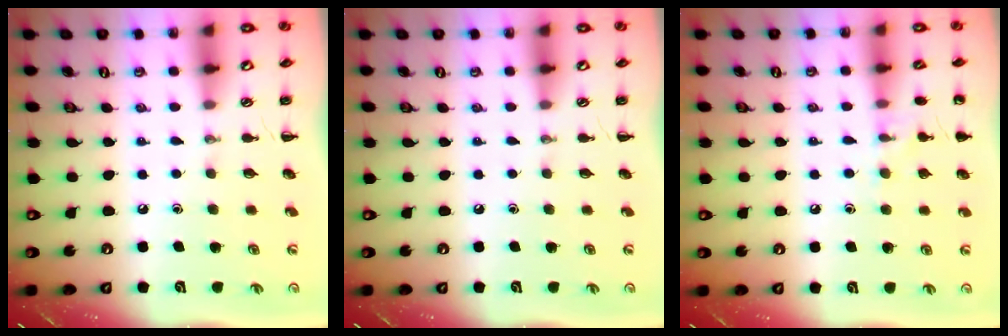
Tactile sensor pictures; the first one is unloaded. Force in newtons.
{"total": 0.0}
{"total": 8.7, "press": 8.5, "slide": 1.9}